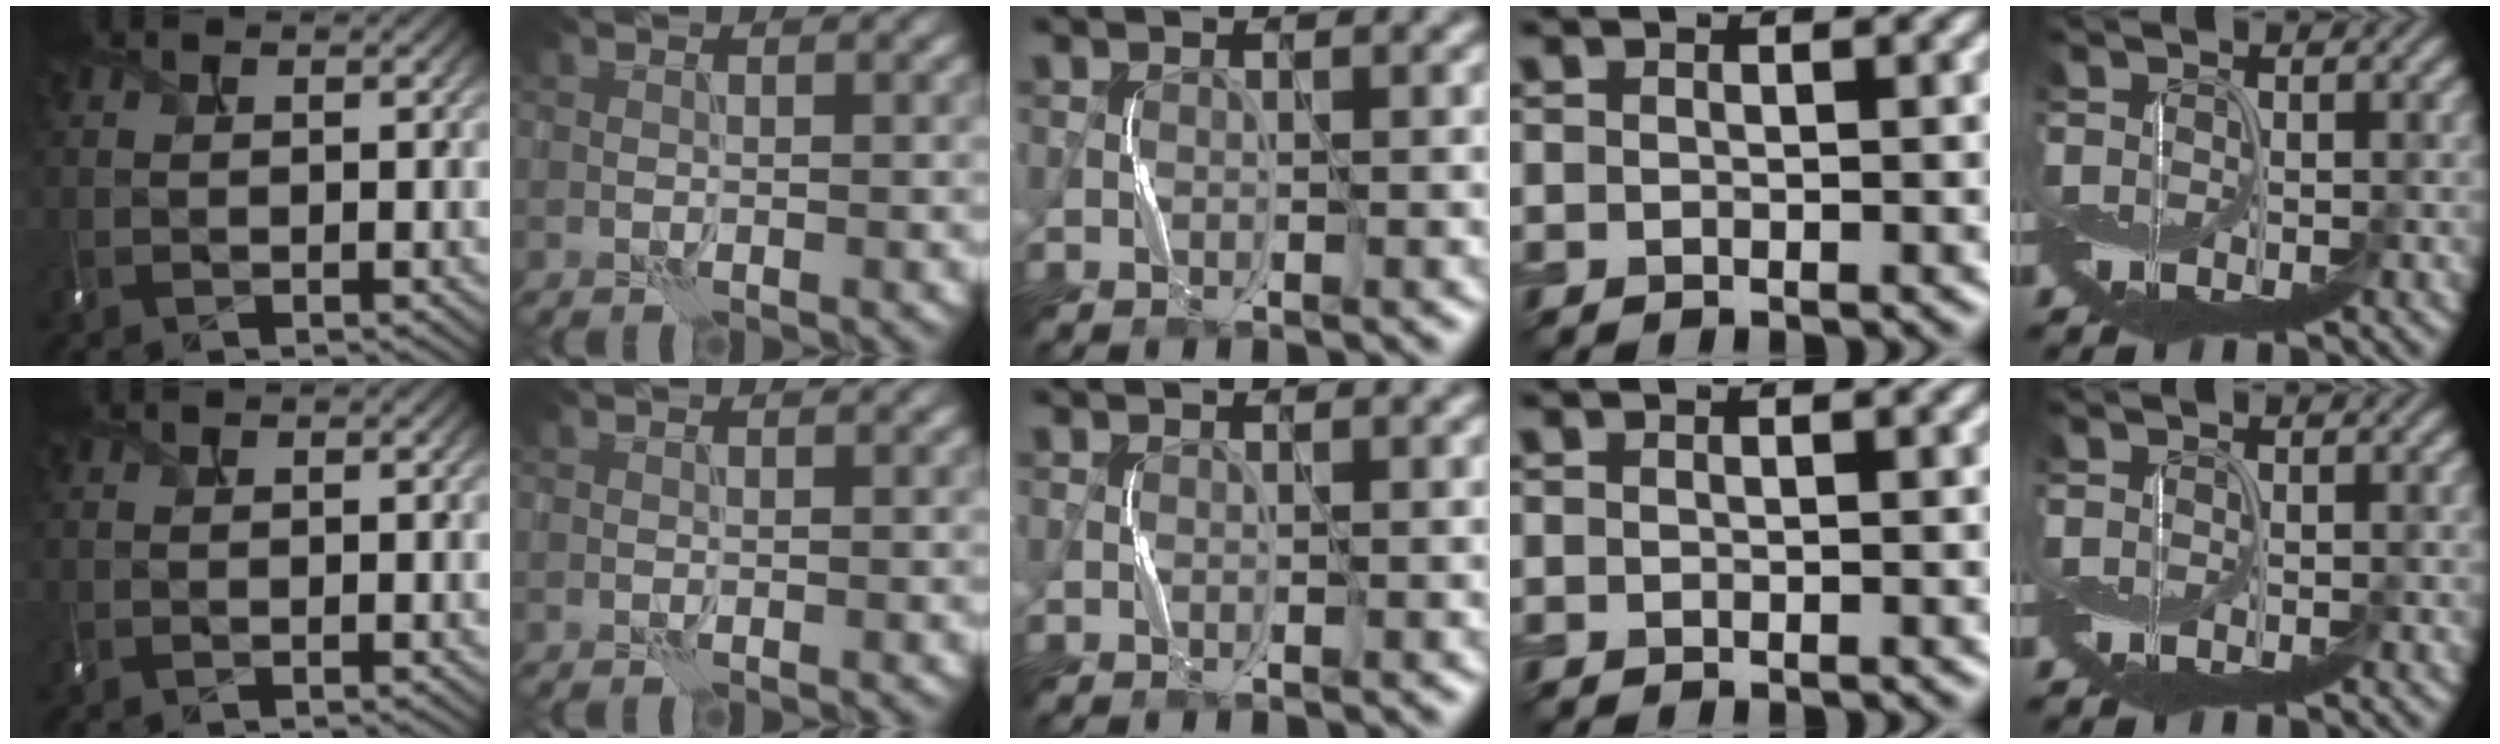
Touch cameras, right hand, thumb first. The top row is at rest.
{}